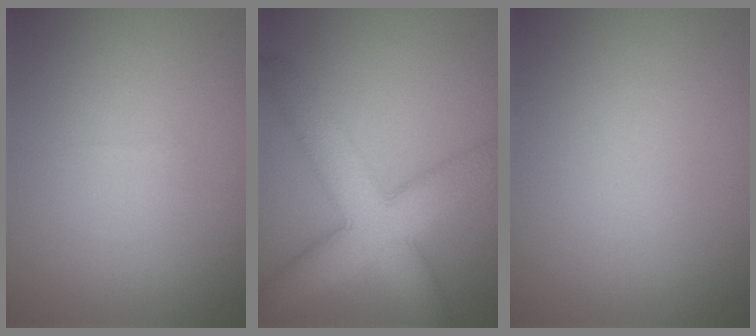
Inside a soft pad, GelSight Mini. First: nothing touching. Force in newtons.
{"total": 8.4, "press": 8.4, "slide": 0.4}
{"total": 0.0}